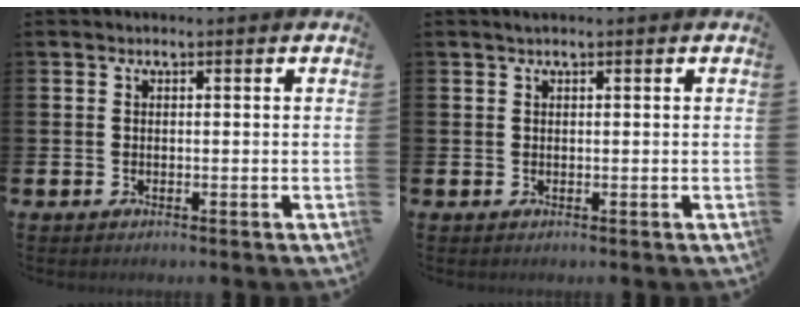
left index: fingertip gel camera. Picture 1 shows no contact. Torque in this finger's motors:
{"motor_torque": [-0.08, 0.01, 0.02, 0.06]}